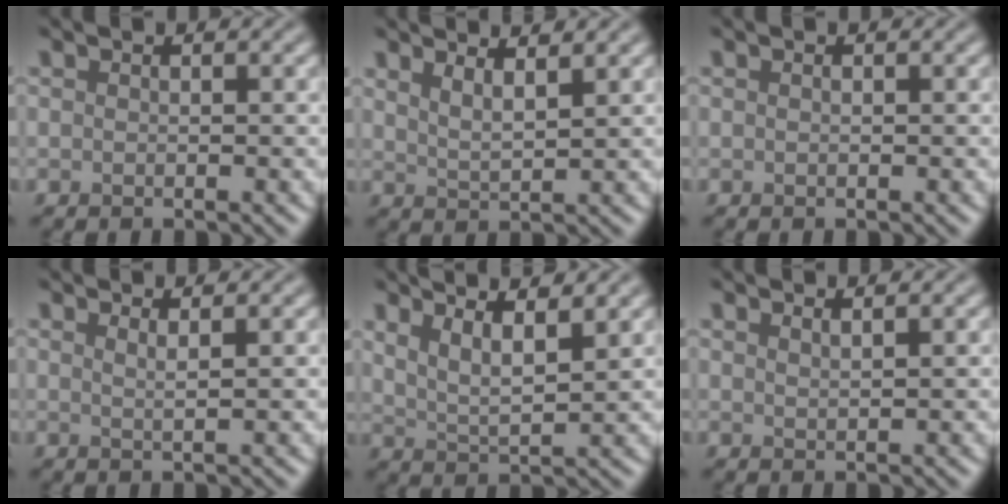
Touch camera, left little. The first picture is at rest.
{"total": 3.0, "force": [2.4, 0.8, 1.6], "torque": [-0.018, 0.008, 0.033]}
{"total": 0.0}
{"total": 1.4, "force": [0.8, 0.4, 1.0], "torque": [-0.007, 0.001, 0.006]}
{"total": 4.9, "force": [3.4, 1.4, 3.2], "torque": [-0.052, 0.012, 0.048]}
{"total": 1.1, "force": [0.9, 0.3, 0.5], "torque": [0.001, 0.000, 0.011]}